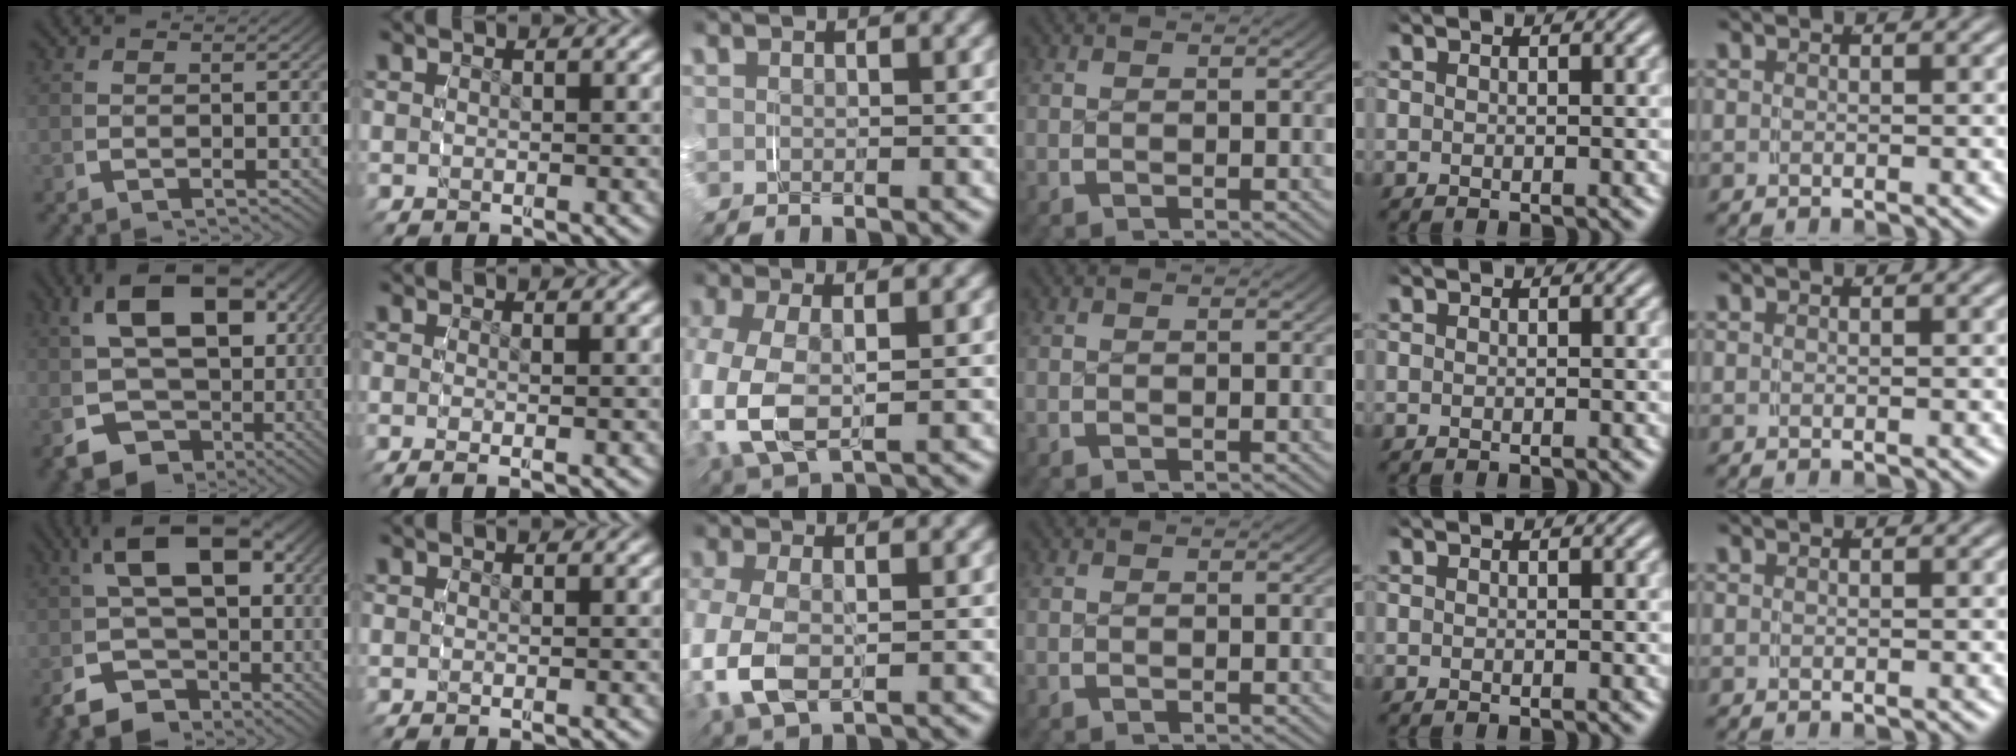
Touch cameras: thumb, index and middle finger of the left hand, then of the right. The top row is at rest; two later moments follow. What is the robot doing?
{"motion": "grasp_and_lifting", "object": "shorts"}